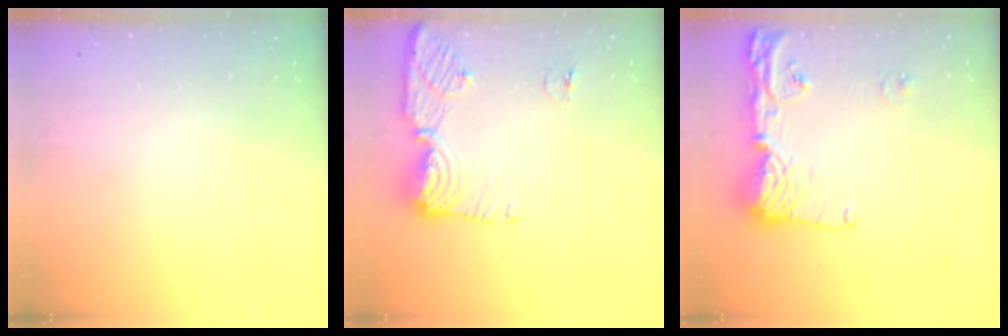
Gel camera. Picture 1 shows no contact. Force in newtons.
{"total": 11.7, "press": 11.7, "slide": 1.2}
{"total": 14.9, "press": 14.8, "slide": 1.2}